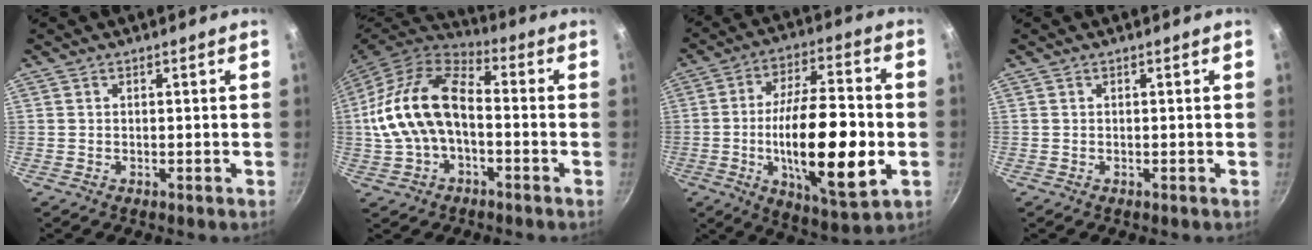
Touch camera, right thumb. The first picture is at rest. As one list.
[{"total": 17.3, "force": [-1.4, 10.4, 13.8], "torque": [-0.252, 0.041, -0.034]}, {"total": 22.8, "force": [-3.9, 8.2, 20.9], "torque": [-0.344, 0.013, -0.060]}, {"total": 0.0}]